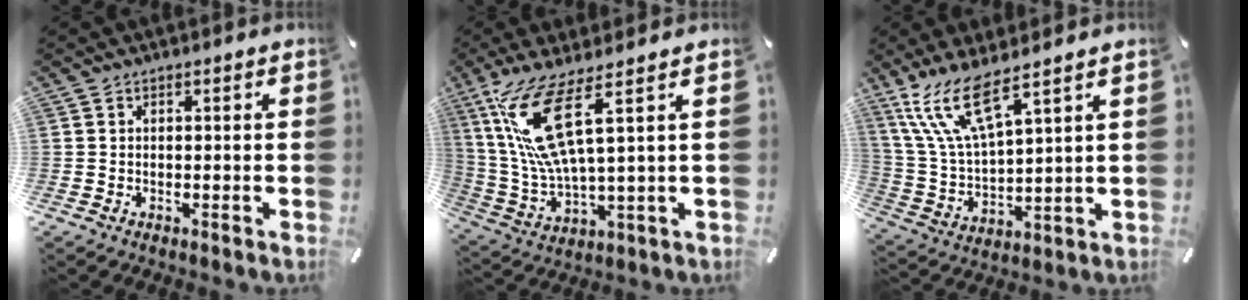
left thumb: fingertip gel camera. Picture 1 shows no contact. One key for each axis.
{"total": 16.6, "fx": 6.0, "fy": 3.9, "fz": 15.0, "tx": -0.331, "ty": -0.013, "tz": 0.094}
{"total": 14.0, "fx": 9.0, "fy": 3.8, "fz": 10.0, "tx": -0.234, "ty": -0.036, "tz": 0.160}